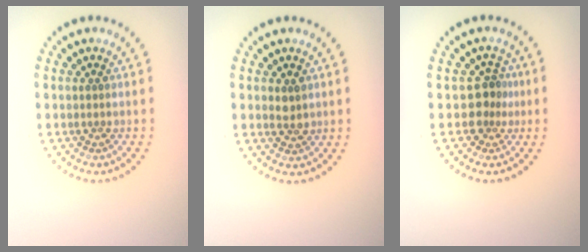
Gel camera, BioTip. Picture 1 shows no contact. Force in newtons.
{"total": 1.6, "press": 1.6, "slide": 0.4}
{"total": 2.4, "press": 1.8, "slide": 1.6}